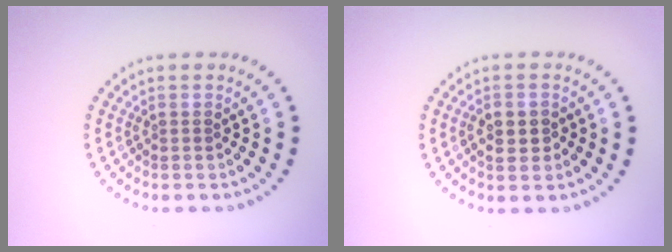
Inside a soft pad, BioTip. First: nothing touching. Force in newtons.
{"total": 2.5, "press": 2.4, "slide": 0.2}